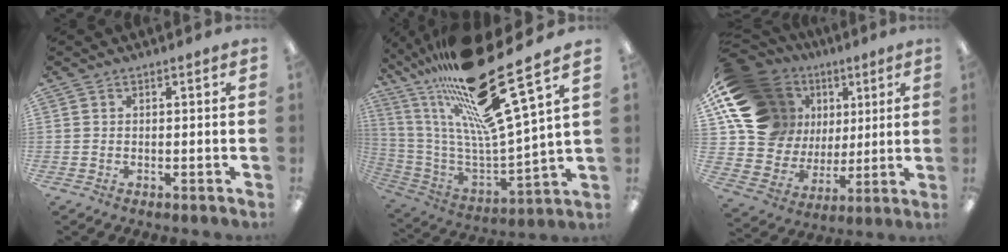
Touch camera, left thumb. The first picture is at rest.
{"total": 28.6, "force": [18.6, 6.8, 20.6], "torque": [-0.361, -0.121, 0.294]}
{"total": 19.7, "force": [9.4, 15.3, 8.0], "torque": [-0.159, -0.054, 0.208]}